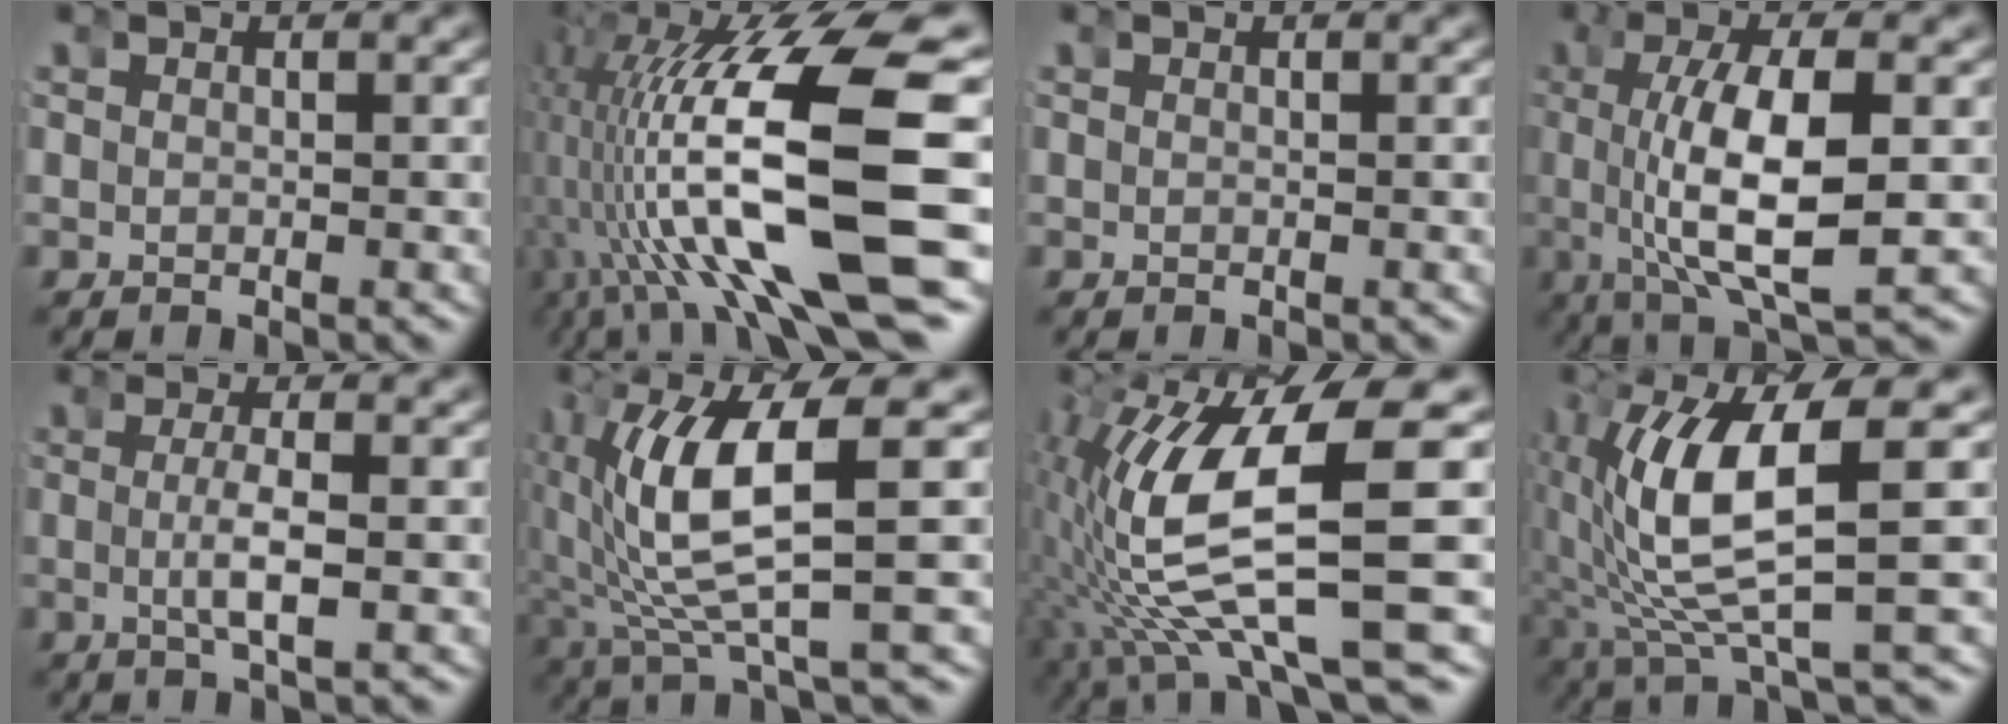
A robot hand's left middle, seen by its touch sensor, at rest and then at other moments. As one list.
[{"total": 18.5, "force": [-2.5, 8.3, 16.4], "torque": [-0.264, -0.020, -0.022]}, {"total": 0.0}, {"total": 9.1, "force": [-0.4, 2.7, 8.6], "torque": [-0.152, -0.010, -0.001]}, {"total": 2.5, "force": [-0.6, -0.2, 2.4], "torque": [-0.050, -0.009, -0.008]}, {"total": 8.9, "force": [-0.6, 2.5, 8.5], "torque": [-0.163, 0.001, -0.005]}, {"total": 14.1, "force": [-2.0, 6.5, 12.4], "torque": [-0.252, -0.029, -0.012]}, {"total": 10.1, "force": [-0.5, 3.1, 9.6], "torque": [-0.176, -0.003, -0.003]}]